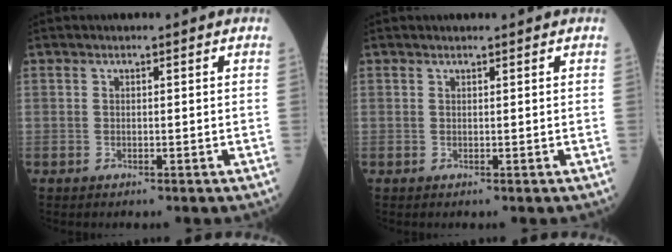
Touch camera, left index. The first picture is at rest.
{"total": 0.0}